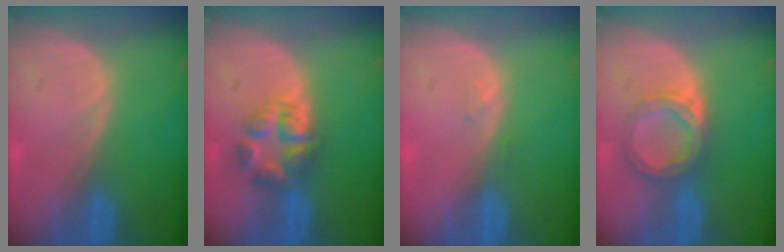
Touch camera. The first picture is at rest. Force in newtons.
{"total": 5.7, "press": 5.5, "slide": 1.2}
{"total": 0.9, "press": 0.8, "slide": 0.4}
{"total": 5.2, "press": 5.0, "slide": 1.3}